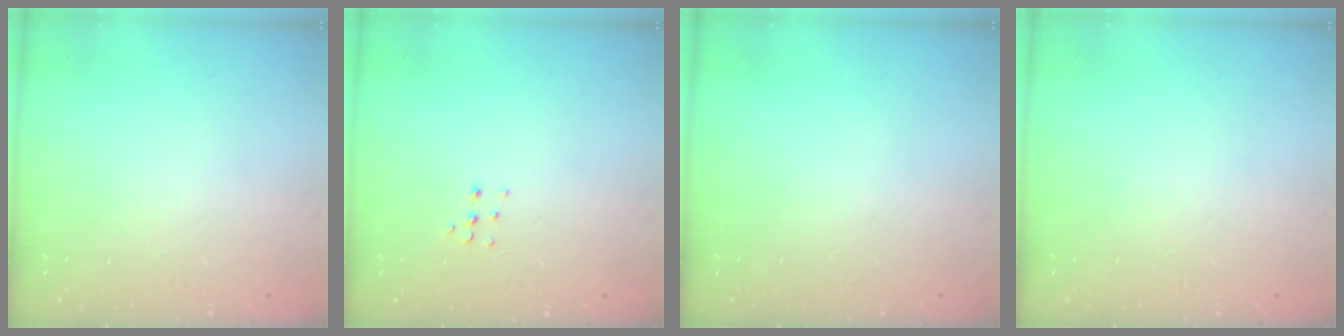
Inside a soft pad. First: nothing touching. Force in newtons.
{"total": 4.3, "press": 4.3, "slide": 0.6}
{"total": 0.0}
{"total": 0.0}